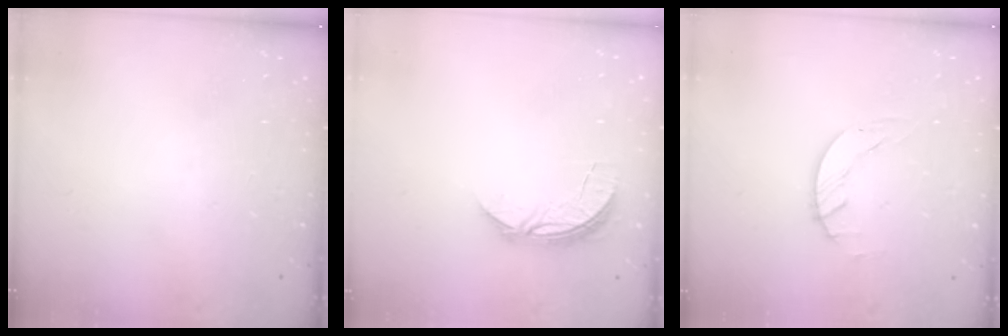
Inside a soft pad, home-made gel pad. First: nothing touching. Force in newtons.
{"total": 5.6, "press": 5.6, "slide": 0.5}
{"total": 1.7, "press": 1.7, "slide": 0.1}